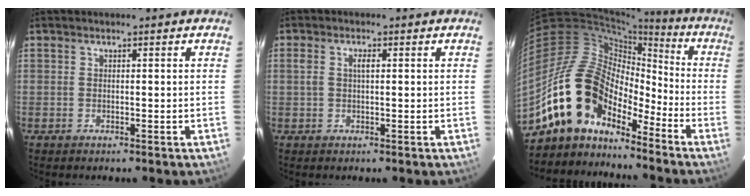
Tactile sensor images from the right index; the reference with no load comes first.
{"total": 2.3, "force": [0.4, 1.1, 2.0], "torque": [-0.039, 0.005, 0.007]}
{"total": 15.9, "force": [-11.7, 8.2, 7.0], "torque": [-0.130, 0.013, -0.221]}